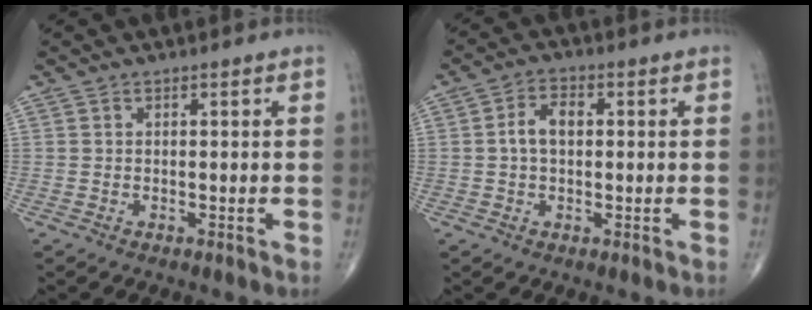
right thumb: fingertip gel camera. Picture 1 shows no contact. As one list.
[{"total": 4.7, "force": [0.4, 2.9, 3.8], "torque": [-0.069, 0.015, 0.002]}]